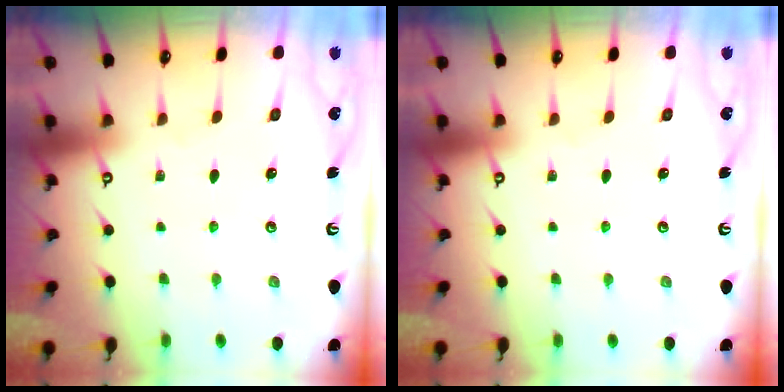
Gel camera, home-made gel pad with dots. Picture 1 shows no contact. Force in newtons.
{"total": 0.0}